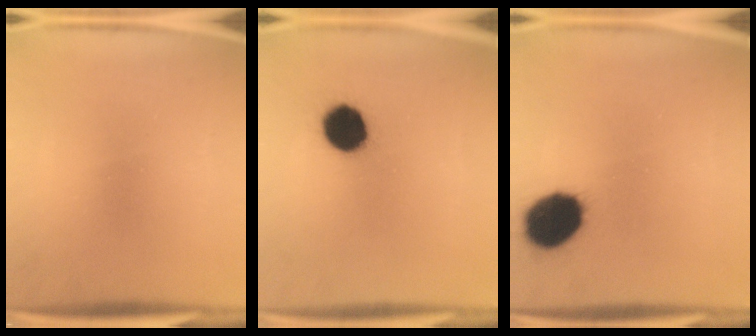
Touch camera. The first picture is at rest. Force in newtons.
{"total": 9.5}
{"total": 14.7}